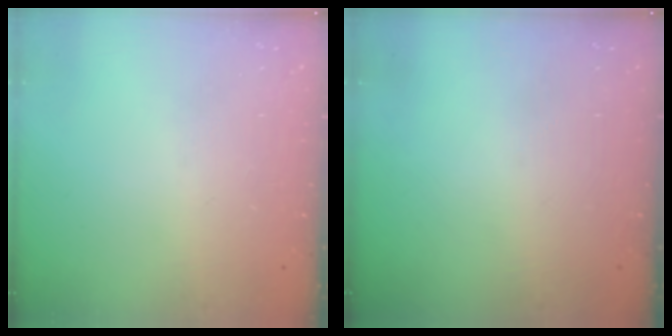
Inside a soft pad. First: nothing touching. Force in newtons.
{"total": 0.0}